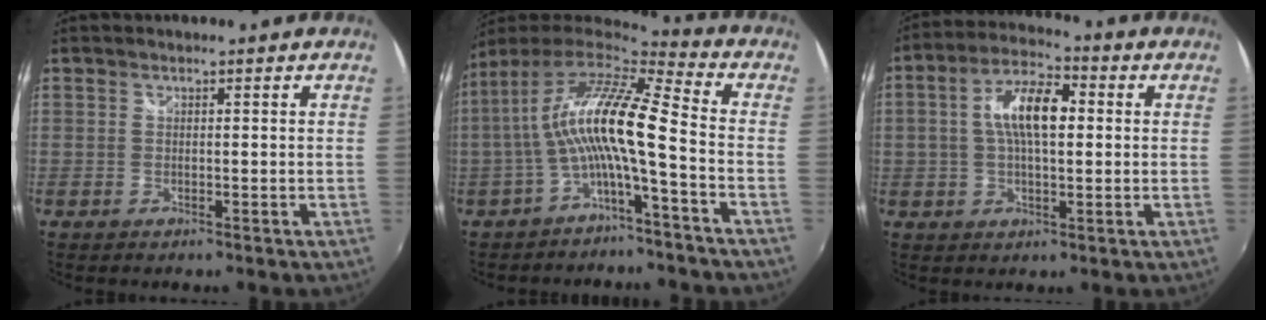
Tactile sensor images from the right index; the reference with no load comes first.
{"total": 13.0, "force": [-1.1, 1.2, 12.9], "torque": [-0.247, 0.017, -0.024]}
{"total": 10.2, "force": [1.2, 4.5, 9.1], "torque": [-0.171, 0.020, 0.016]}